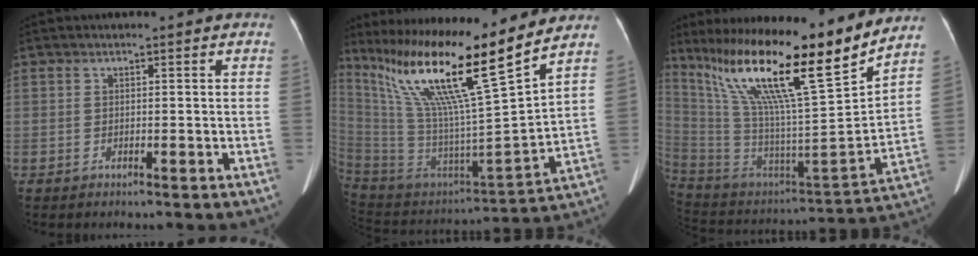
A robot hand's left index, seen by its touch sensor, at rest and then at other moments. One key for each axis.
{"total": 22.5, "fx": 15.3, "fy": -0.5, "fz": 16.5, "tx": -0.299, "ty": -0.006, "tz": 0.278}
{"total": 25.7, "fx": 18.8, "fy": 0.4, "fz": 17.5, "tx": -0.317, "ty": -0.017, "tz": 0.325}